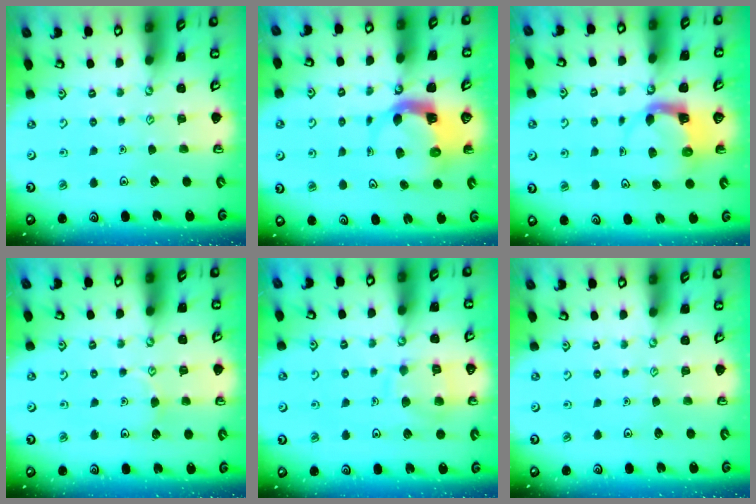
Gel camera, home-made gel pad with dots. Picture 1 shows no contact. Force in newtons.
{"total": 4.6, "press": 4.6, "slide": 0.6}
{"total": 3.9, "press": 3.9, "slide": 0.6}
{"total": 4.5, "press": 4.5, "slide": 0.5}
{"total": 9.7, "press": 9.7, "slide": 0.9}
{"total": 0.0}